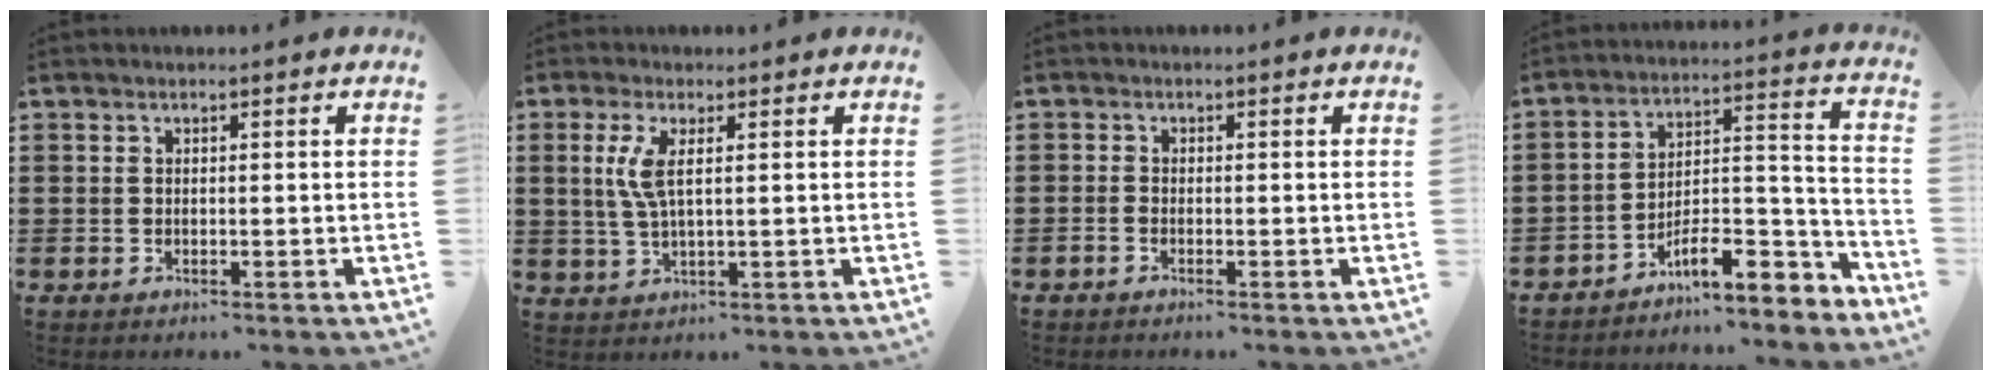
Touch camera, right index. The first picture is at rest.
{"total": 4.6, "force": [1.2, 1.2, 4.3], "torque": [-0.103, -0.003, 0.014]}
{"total": 0.6, "force": [-0.5, 0.1, 0.3], "torque": [-0.007, -0.002, -0.009]}
{"total": 8.2, "force": [-6.2, 2.6, 4.7], "torque": [-0.069, 0.006, -0.115]}